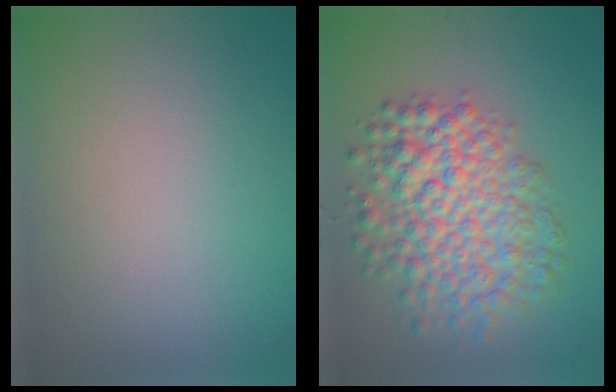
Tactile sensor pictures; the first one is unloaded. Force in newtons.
{"total": 7.5, "press": 7.5, "slide": 0.2}